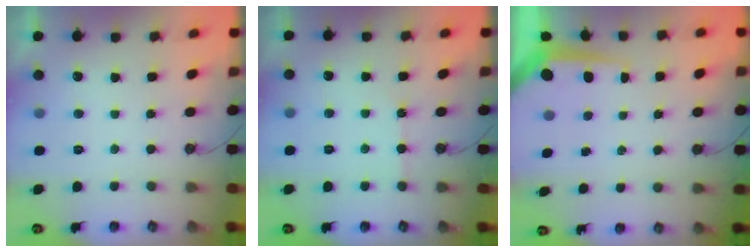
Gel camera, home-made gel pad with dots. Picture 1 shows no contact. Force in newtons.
{"total": 1.4, "press": 1.3, "slide": 0.3}
{"total": 7.9, "press": 7.9, "slide": 0.6}